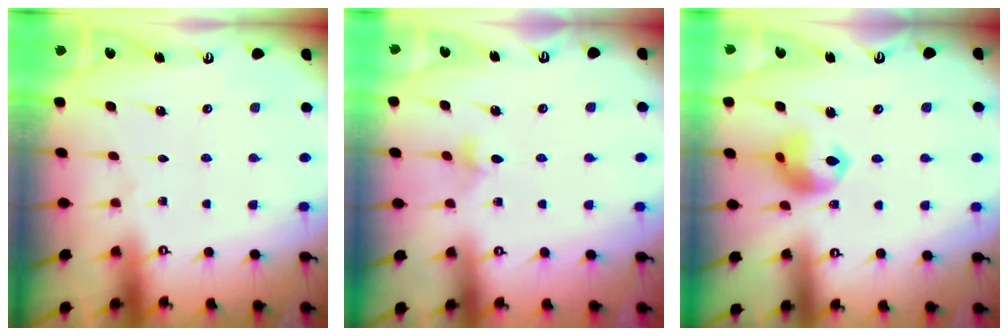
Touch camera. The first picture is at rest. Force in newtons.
{"total": 3.8, "press": 3.7, "slide": 0.7}
{"total": 10.9, "press": 10.8, "slide": 1.6}